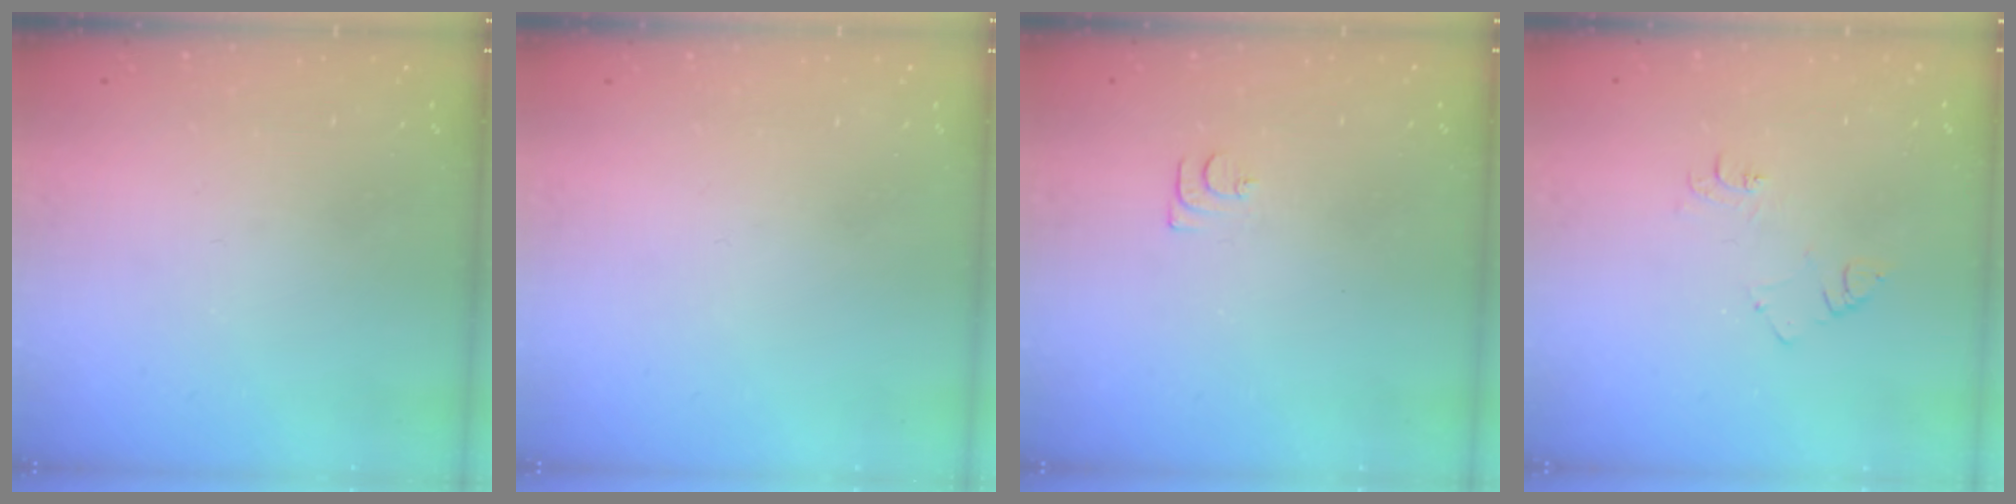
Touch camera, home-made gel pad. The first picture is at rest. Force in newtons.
{"total": 1.5, "press": 1.5, "slide": 0.1}
{"total": 5.2, "press": 5.1, "slide": 0.6}
{"total": 6.7, "press": 6.7, "slide": 0.8}